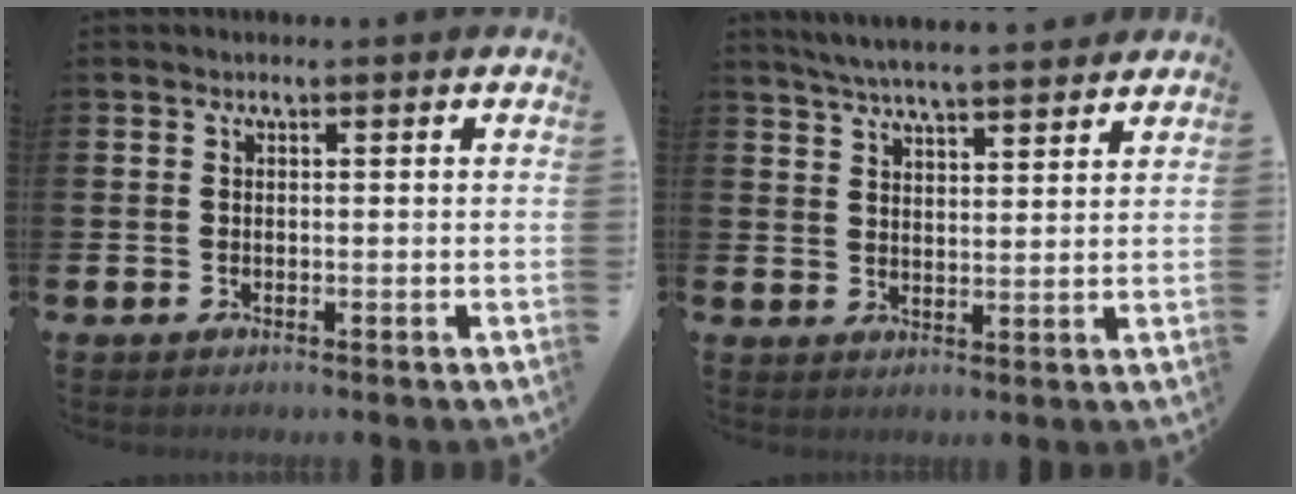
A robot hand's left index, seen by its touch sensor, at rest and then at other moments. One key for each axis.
{"total": 5.3, "fx": 5.2, "fy": 0.0, "fz": 1.0, "tx": -0.038, "ty": -0.025, "tz": 0.095}